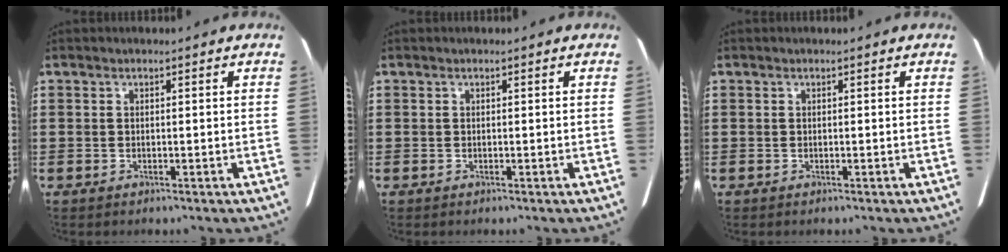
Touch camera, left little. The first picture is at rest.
{"total": 0.0}
{"total": 0.0}